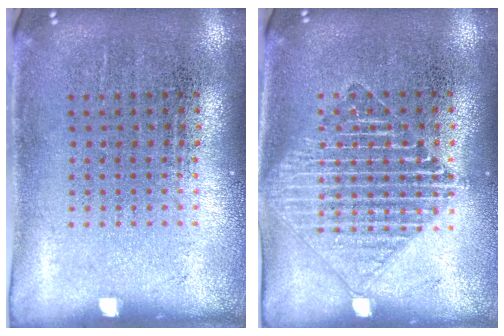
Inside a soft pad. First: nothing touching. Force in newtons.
{"total": 1.5, "press": 1.5, "slide": 0.3}